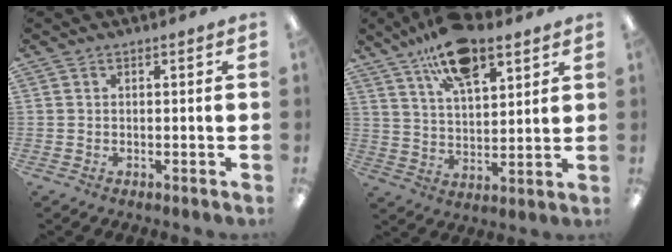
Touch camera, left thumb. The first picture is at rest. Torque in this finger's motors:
{"motor_torque": [0.22, 0.22, 1.67, -1.09, 0.14]}